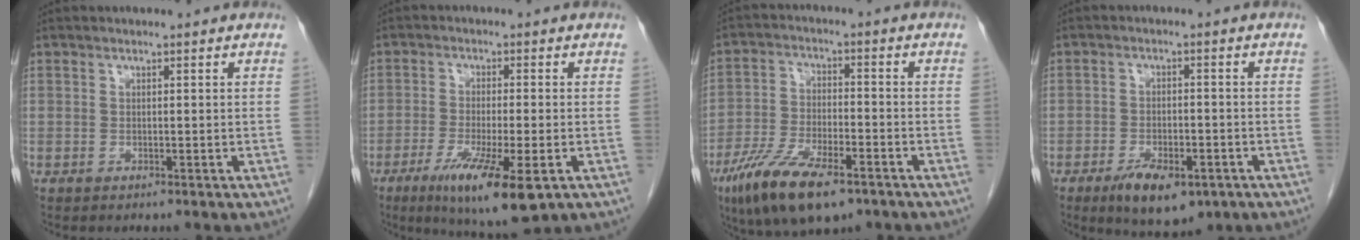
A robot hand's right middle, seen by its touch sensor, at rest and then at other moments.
{"total": 11.3, "force": [-5.6, 1.6, 9.6], "torque": [-0.165, -0.031, -0.086]}
{"total": 13.0, "force": [-8.2, 4.1, 9.2], "torque": [-0.174, -0.019, -0.142]}
{"total": 8.7, "force": [-5.2, 3.6, 5.9], "torque": [-0.090, -0.008, -0.074]}